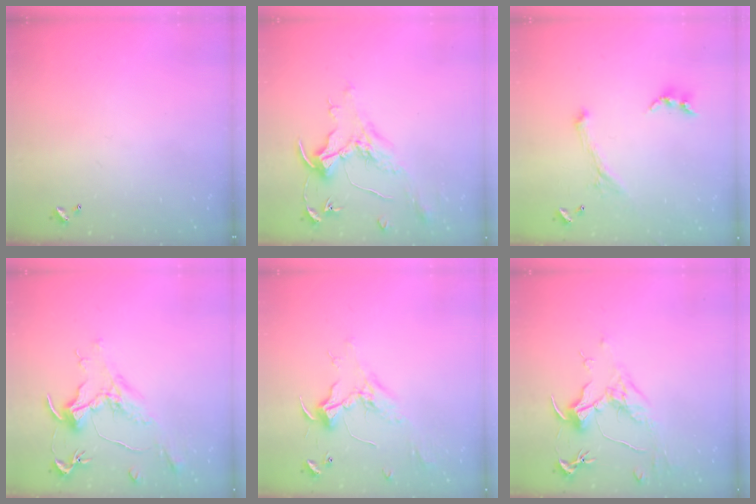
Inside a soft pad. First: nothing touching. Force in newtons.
{"total": 1.5, "press": 1.3, "slide": 0.7}
{"total": 1.6, "press": 1.5, "slide": 0.4}
{"total": 1.5, "press": 1.2, "slide": 0.9}
{"total": 2.4, "press": 2.3, "slide": 0.8}
{"total": 1.5, "press": 1.3, "slide": 0.8}